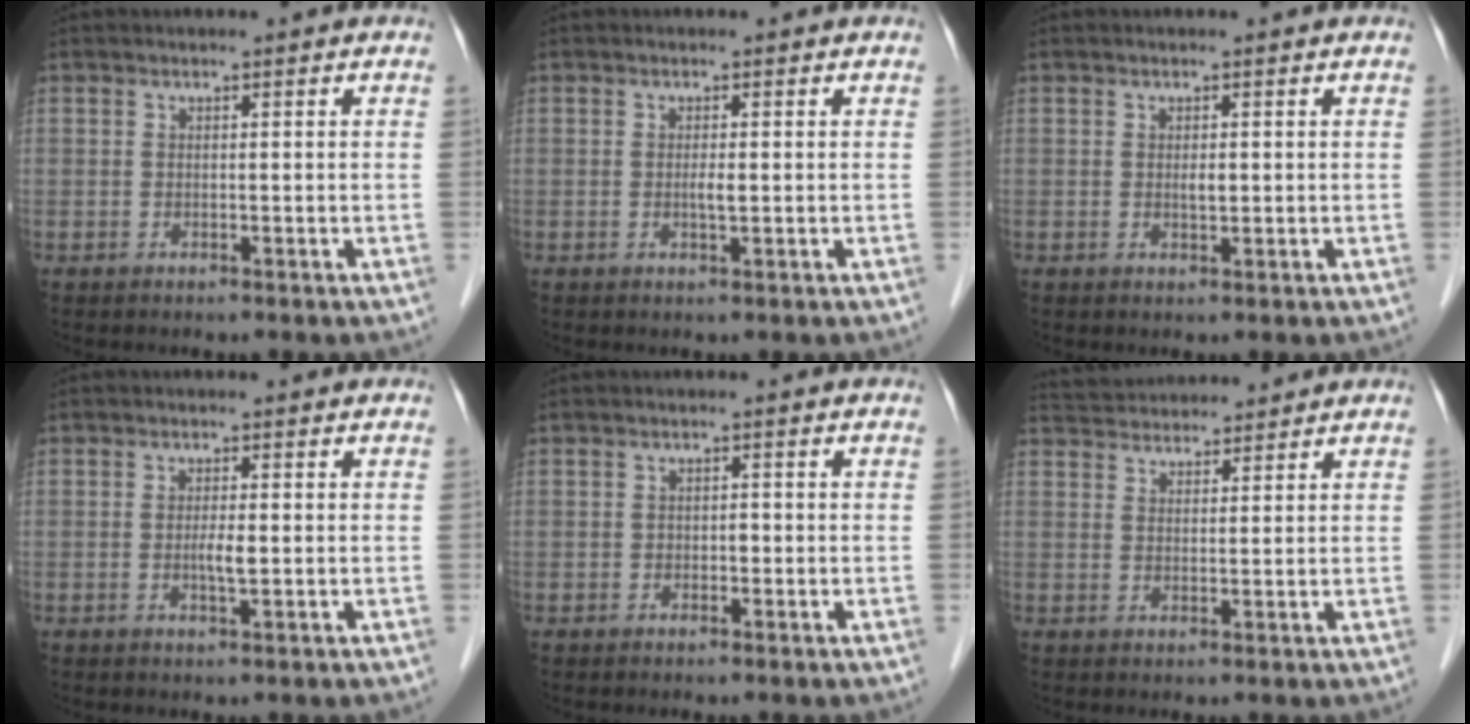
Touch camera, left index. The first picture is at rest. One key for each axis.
{"total": 1.3, "fx": -0.4, "fy": 0.1, "fz": 1.2, "tx": -0.022, "ty": -0.006, "tz": -0.007}
{"total": 1.0, "fx": -0.2, "fy": 0.3, "fz": 0.9, "tx": -0.016, "ty": -0.007, "tz": -0.003}
{"total": 2.1, "fx": -0.6, "fy": 0.2, "fz": 2.0, "tx": -0.039, "ty": -0.006, "tz": -0.008}
{"total": 1.1, "fx": -0.6, "fy": 0.6, "fz": 0.6, "tx": -0.007, "ty": -0.002, "tz": -0.013}
{"total": 7.3, "fx": 7.0, "fy": 1.2, "fz": 1.5, "tx": -0.031, "ty": 0.031, "tz": 0.114}